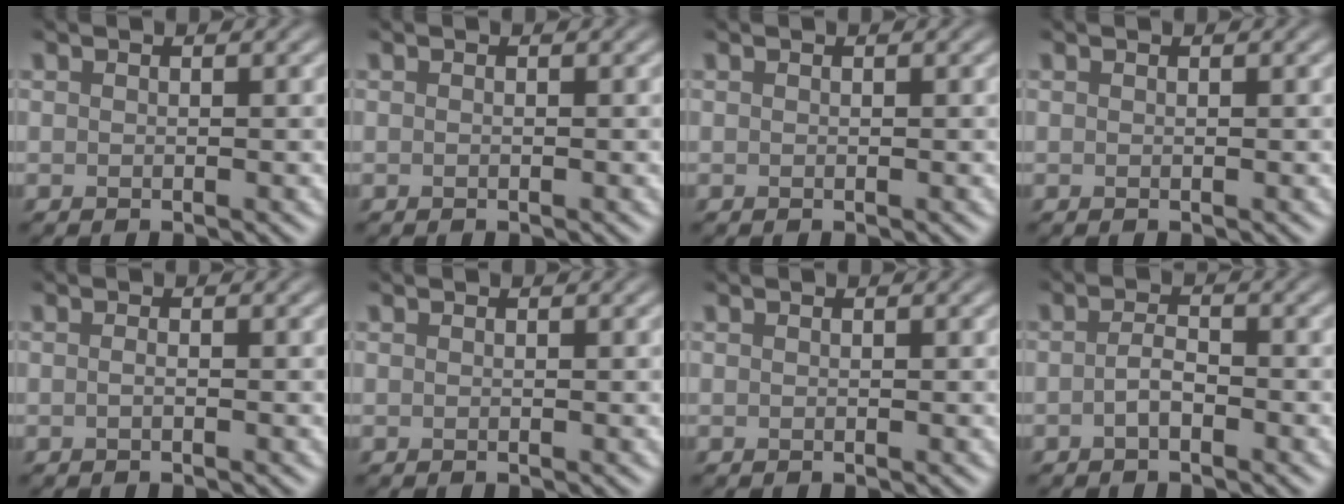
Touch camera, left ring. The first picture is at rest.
{"total": 0.0}
{"total": 0.0}
{"total": 0.0}
{"total": 0.6, "force": [-0.3, 0.0, 0.5], "torque": [-0.016, 0.001, -0.005]}
{"total": 0.0}
{"total": 0.0}
{"total": 1.6, "force": [-0.9, 0.5, 1.3], "torque": [-0.030, 0.004, -0.020]}